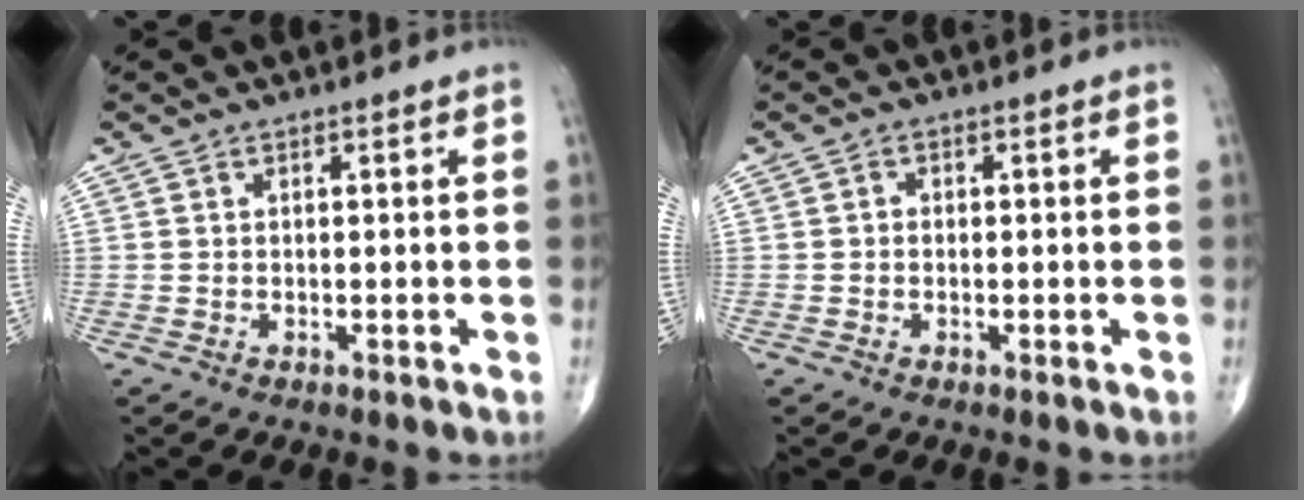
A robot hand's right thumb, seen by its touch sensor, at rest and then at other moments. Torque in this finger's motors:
{"motor_torque": [-0.50, -0.18, -0.02, 0.04, 0.01]}